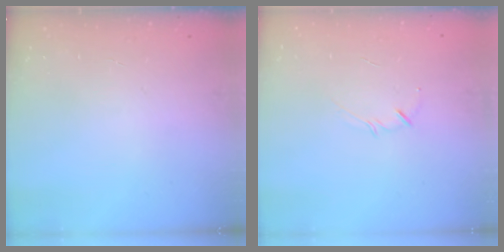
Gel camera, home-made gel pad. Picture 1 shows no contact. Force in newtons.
{"total": 2.1, "press": 2.1, "slide": 0.4}